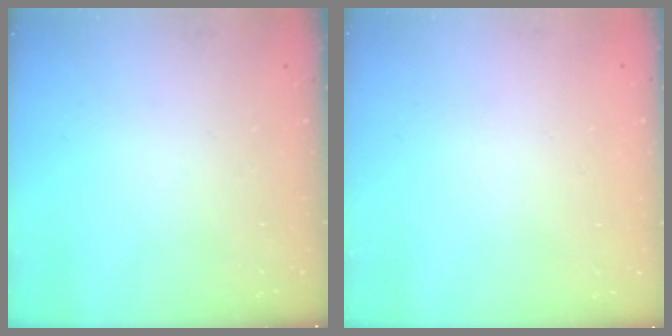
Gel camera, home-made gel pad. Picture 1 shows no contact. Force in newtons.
{"total": 1.8, "press": 1.8, "slide": 0.2}